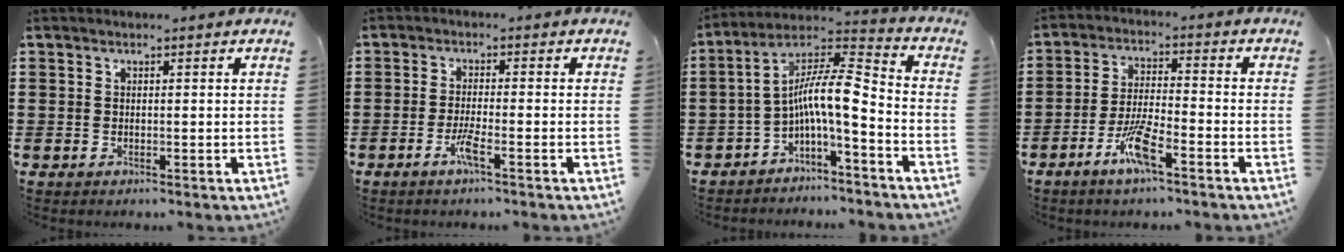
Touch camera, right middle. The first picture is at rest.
{"total": 3.2, "force": [-1.8, 0.1, 2.6], "torque": [-0.060, -0.006, -0.037]}
{"total": 8.8, "force": [-2.0, 1.4, 8.4], "torque": [-0.167, -0.022, -0.047]}
{"total": 6.4, "force": [-3.8, 0.9, 5.0], "torque": [-0.115, -0.009, -0.075]}